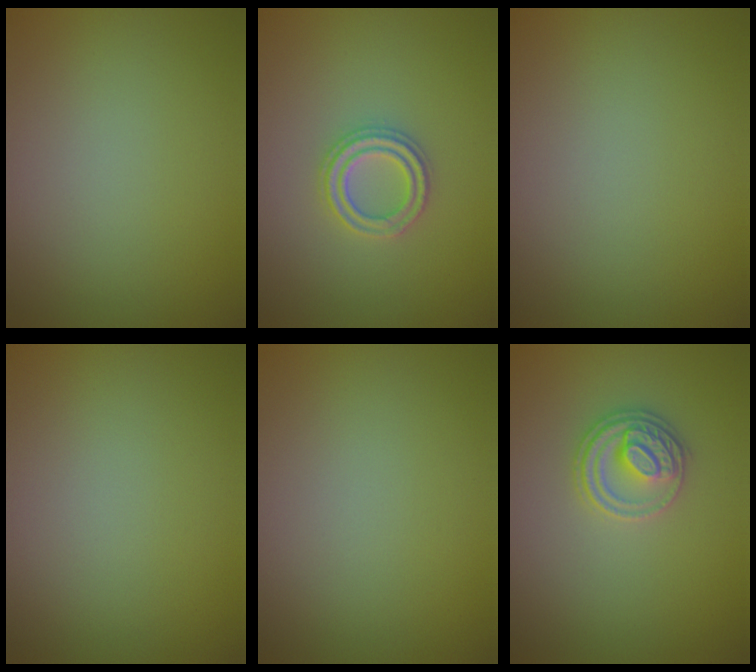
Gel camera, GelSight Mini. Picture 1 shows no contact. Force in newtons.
{"total": 2.4, "press": 2.3, "slide": 0.5}
{"total": 0.0}
{"total": 0.0}
{"total": 0.0}
{"total": 2.8, "press": 2.7, "slide": 0.5}